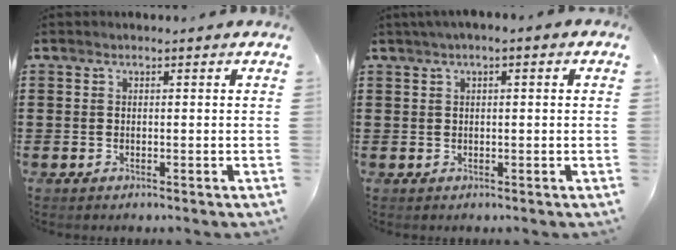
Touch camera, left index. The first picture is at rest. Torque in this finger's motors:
{"motor_torque": [2.14, 0.00, 0.80, 0.21]}